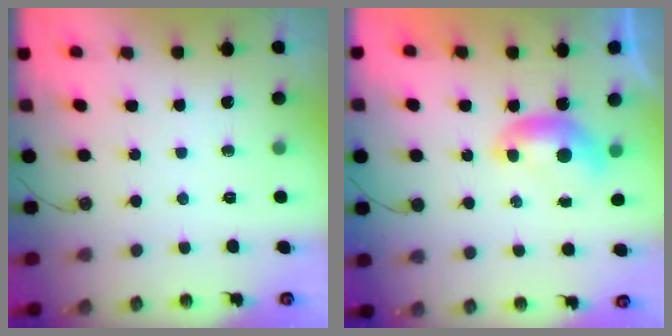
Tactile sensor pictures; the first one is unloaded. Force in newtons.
{"total": 0.0}